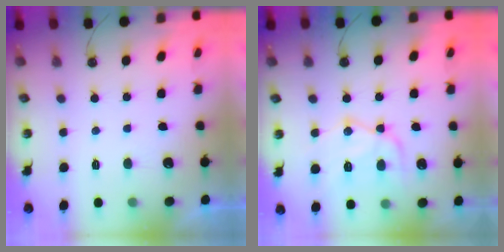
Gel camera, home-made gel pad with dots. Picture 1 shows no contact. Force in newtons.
{"total": 13.4, "press": 13.4, "slide": 1.1}